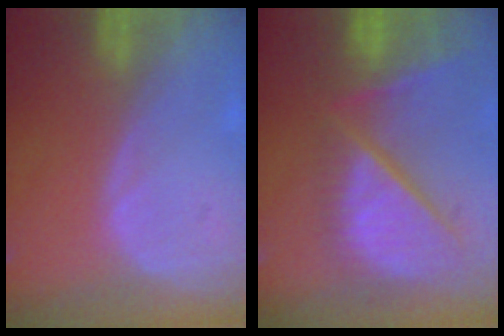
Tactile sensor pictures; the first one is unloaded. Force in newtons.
{"total": 12.6, "press": 10.3, "slide": 7.2}